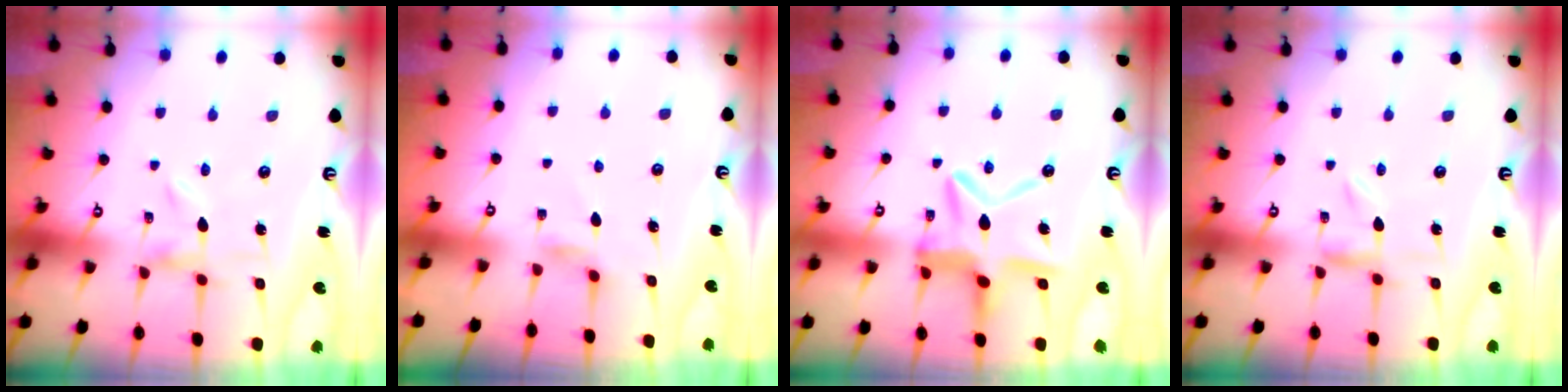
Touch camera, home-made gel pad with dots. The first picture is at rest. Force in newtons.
{"total": 1.7, "press": 1.7, "slide": 0.3}
{"total": 13.4, "press": 13.4, "slide": 1.4}
{"total": 1.5, "press": 1.5, "slide": 0.2}